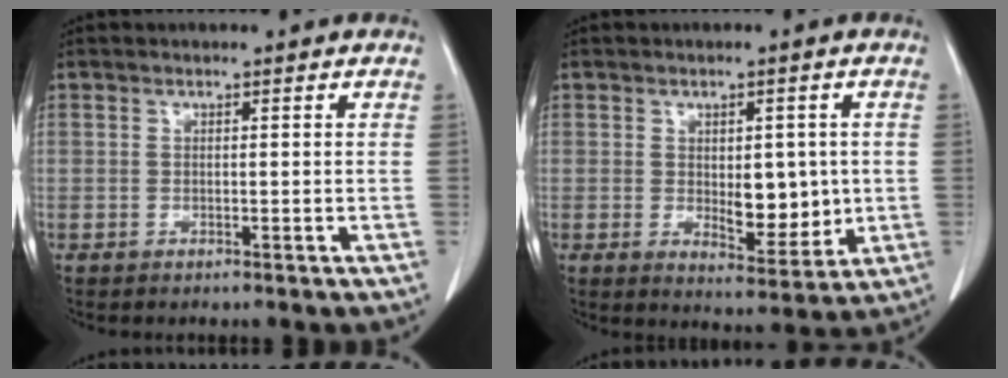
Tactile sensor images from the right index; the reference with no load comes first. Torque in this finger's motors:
{"motor_torque": [0.39, 0.46, 0.13, 0.03]}